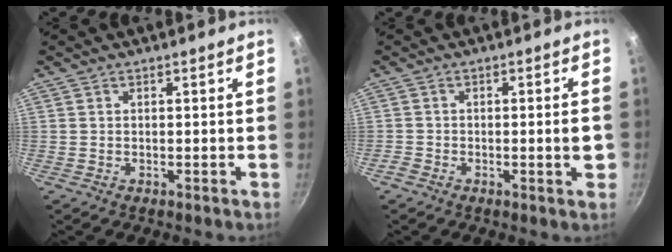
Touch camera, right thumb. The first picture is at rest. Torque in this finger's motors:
{"motor_torque": [3.50, 1.51, 1.77, -0.94, 0.18]}